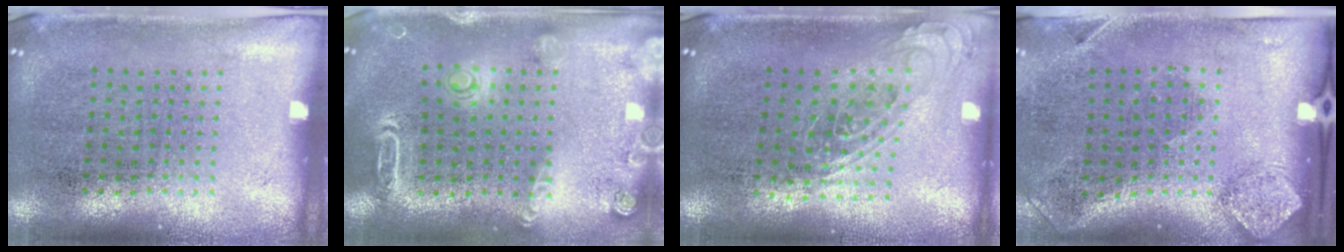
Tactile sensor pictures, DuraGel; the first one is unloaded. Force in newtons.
{"total": 1.9, "press": 1.9, "slide": 0.5}
{"total": 0.8, "press": 0.7, "slide": 0.3}
{"total": 1.9, "press": 1.1, "slide": 1.6}